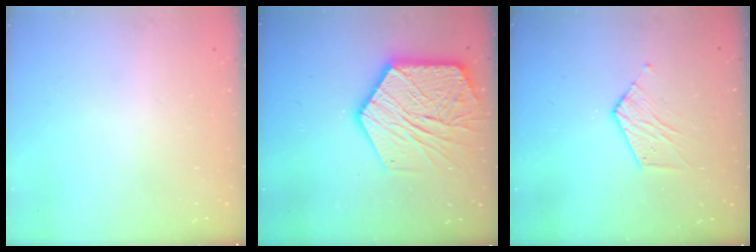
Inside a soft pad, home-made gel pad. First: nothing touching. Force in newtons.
{"total": 20.8, "press": 20.8, "slide": 1.2}
{"total": 5.9, "press": 5.9, "slide": 0.4}